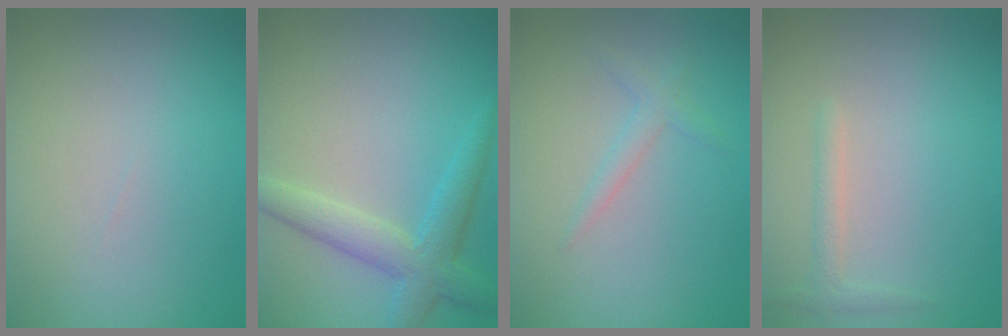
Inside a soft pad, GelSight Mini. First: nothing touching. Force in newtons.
{"total": 3.4, "press": 3.4, "slide": 0.1}
{"total": 1.3, "press": 1.3, "slide": 0.1}
{"total": 1.3, "press": 1.3, "slide": 0.1}